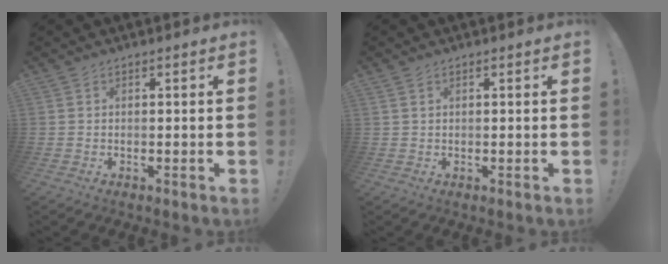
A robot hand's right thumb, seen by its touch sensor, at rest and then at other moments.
{"total": 1.0, "force": [0.7, 0.6, 0.4], "torque": [-0.001, -0.002, 0.011]}